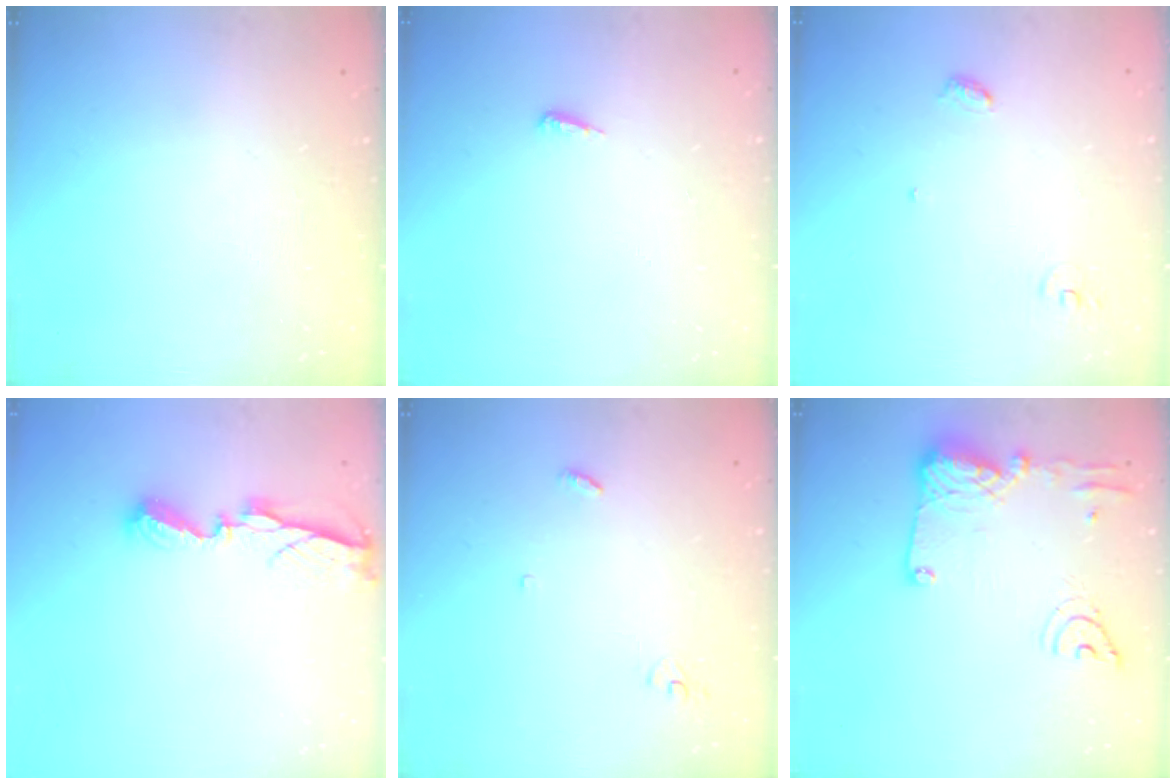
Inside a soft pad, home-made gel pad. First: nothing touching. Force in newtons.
{"total": 3.6, "press": 3.5, "slide": 0.6}
{"total": 4.0, "press": 4.0, "slide": 0.3}
{"total": 6.9, "press": 6.9, "slide": 0.6}
{"total": 3.2, "press": 3.2, "slide": 0.2}
{"total": 15.6, "press": 15.5, "slide": 1.8}